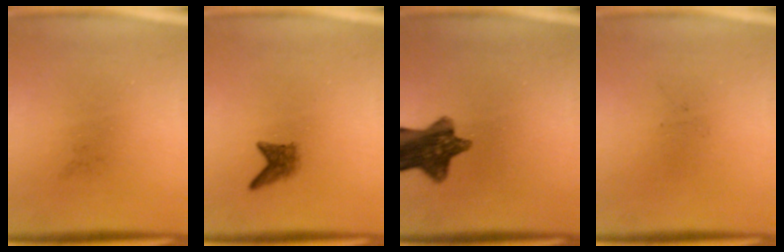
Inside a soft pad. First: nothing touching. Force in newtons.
{"total": 2.1}
{"total": 10.1}
{"total": 0.0}